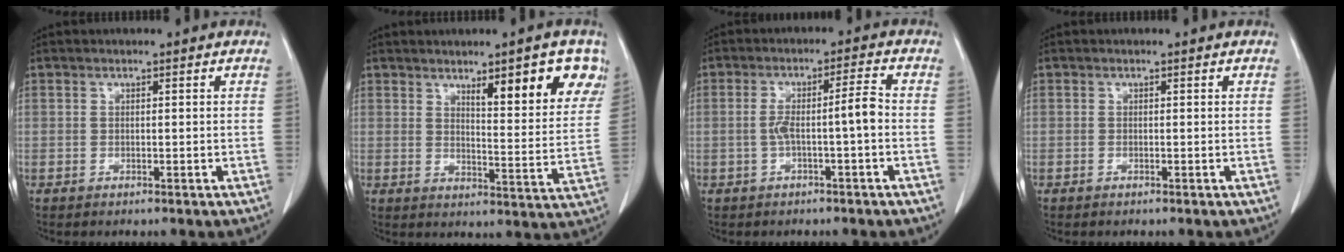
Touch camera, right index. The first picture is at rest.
{"total": 10.8, "force": [6.3, 1.8, 8.5], "torque": [-0.104, -0.005, 0.086]}
{"total": 5.2, "force": [-1.0, 0.1, 5.1], "torque": [-0.095, 0.021, -0.012]}
{"total": 0.0}